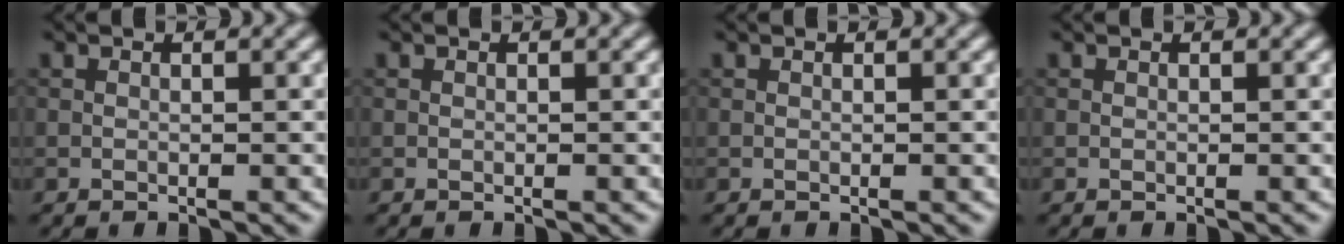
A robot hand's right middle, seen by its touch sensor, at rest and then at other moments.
{"total": 0.0}
{"total": 0.0}
{"total": 0.0}